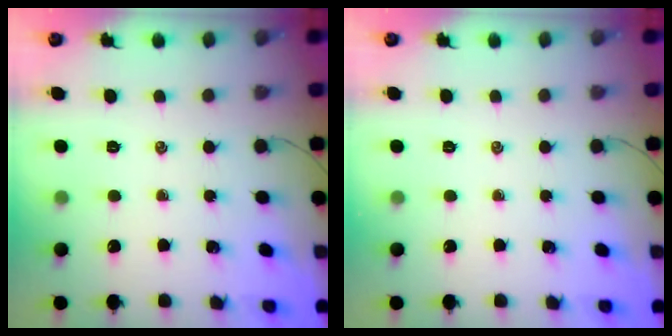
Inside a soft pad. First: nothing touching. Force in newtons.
{"total": 0.0}